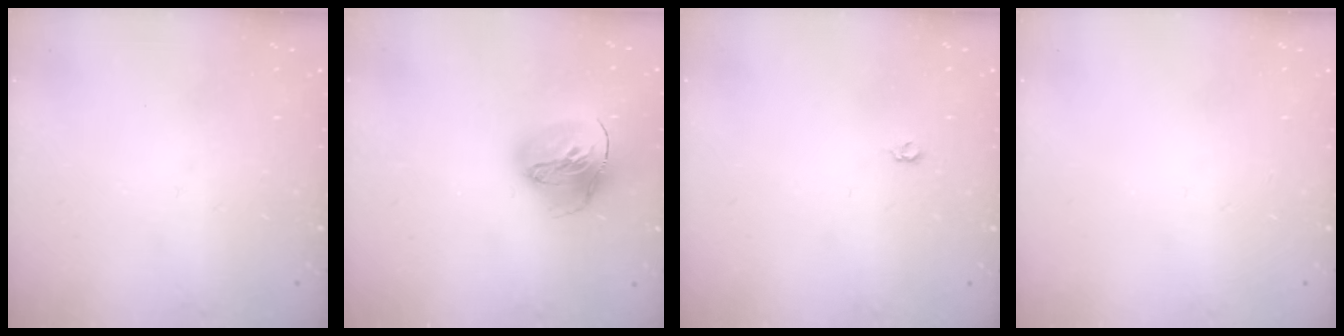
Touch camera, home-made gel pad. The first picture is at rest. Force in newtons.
{"total": 16.9, "press": 16.8, "slide": 1.7}
{"total": 3.1, "press": 3.0, "slide": 0.6}
{"total": 0.0}